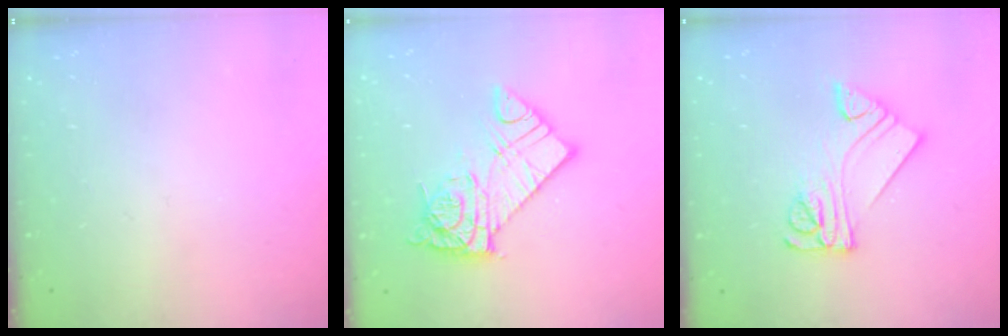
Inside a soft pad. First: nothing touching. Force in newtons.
{"total": 11.5, "press": 11.4, "slide": 1.0}
{"total": 11.1, "press": 11.1, "slide": 1.1}